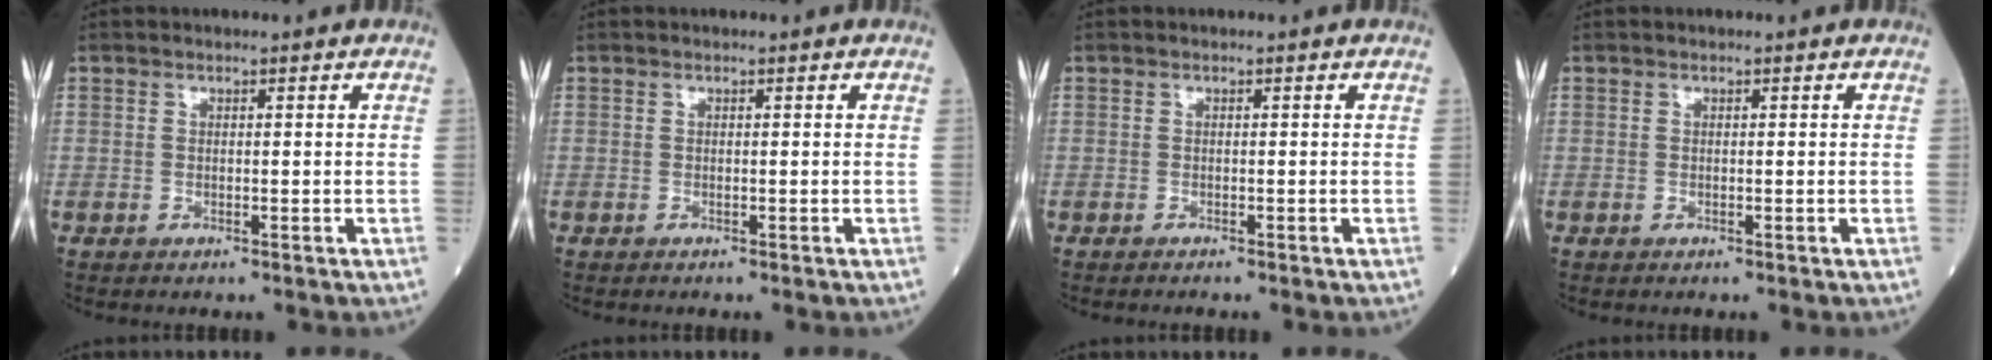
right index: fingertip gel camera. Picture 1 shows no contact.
{"total": 0.0}
{"total": 0.5, "force": [-0.5, 0.0, 0.1], "torque": [-0.005, -0.001, -0.011]}
{"total": 0.0}